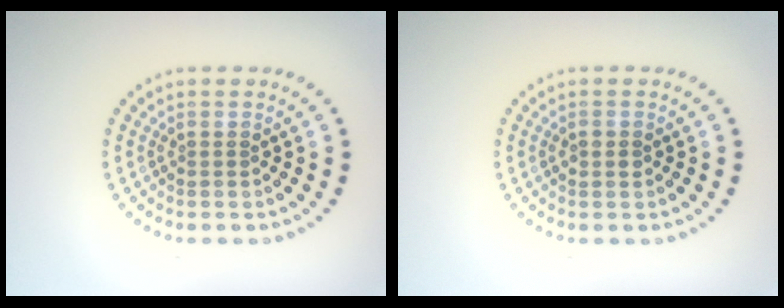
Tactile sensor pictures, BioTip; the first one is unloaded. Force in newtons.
{"total": 1.3, "press": 1.3, "slide": 0.1}